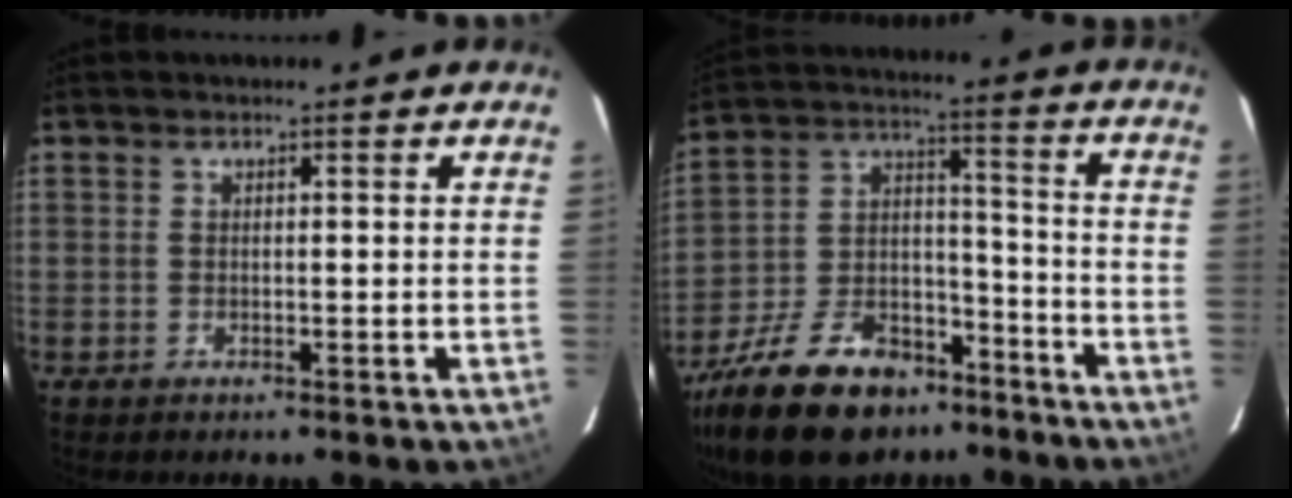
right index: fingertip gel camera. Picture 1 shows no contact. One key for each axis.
{"total": 23.4, "fx": -16.5, "fy": 12.0, "fz": 11.5, "tx": -0.257, "ty": 0.012, "tz": -0.263}